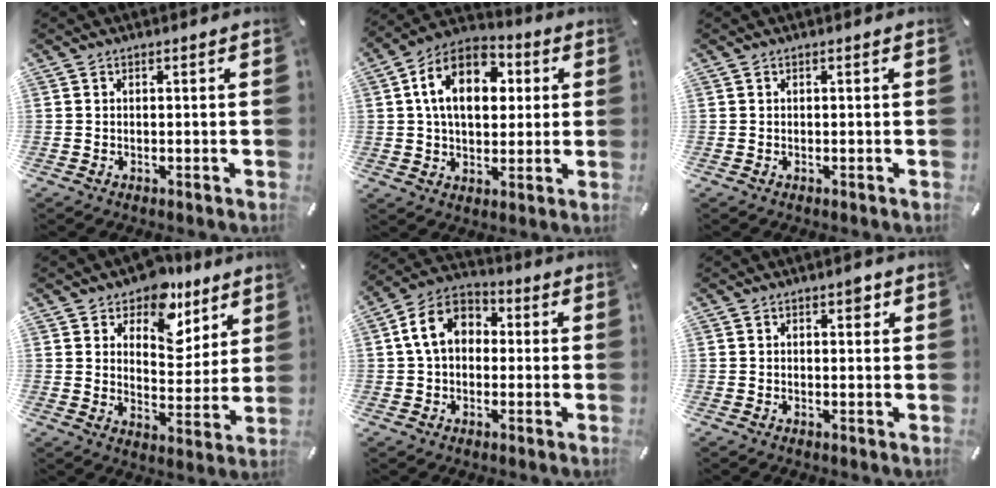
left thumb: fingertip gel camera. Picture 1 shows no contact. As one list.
[{"total": 14.3, "force": [3.5, 9.8, 9.9], "torque": [-0.179, 0.004, 0.057]}, {"total": 0.0}, {"total": 14.0, "force": [9.4, 6.5, 8.0], "torque": [-0.103, -0.069, 0.163]}, {"total": 9.9, "force": [0.7, 7.5, 6.4], "torque": [-0.137, 0.020, 0.012]}, {"total": 2.4, "force": [0.9, 1.4, 1.7], "torque": [-0.013, -0.002, 0.009]}]